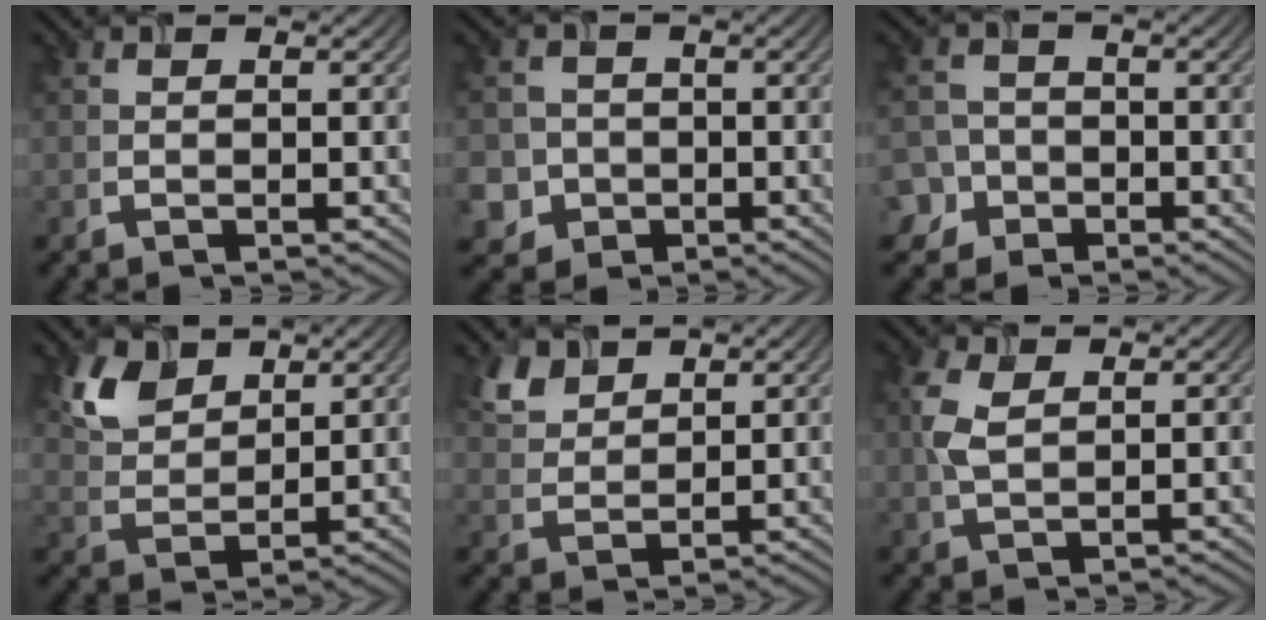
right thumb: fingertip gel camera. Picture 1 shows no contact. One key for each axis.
{"total": 5.2, "fx": -1.9, "fy": 4.8, "fz": 0.8, "tx": -0.030, "ty": -0.006, "tz": -0.057}
{"total": 5.1, "fx": -2.6, "fy": 4.2, "fz": 1.2, "tx": -0.025, "ty": -0.005, "tz": -0.068}
{"total": 6.1, "fx": 3.9, "fy": 3.5, "fz": 3.2, "tx": -0.079, "ty": -0.003, "tz": 0.083}
{"total": 4.3, "fx": 3.1, "fy": 2.2, "fz": 2.0, "tx": -0.052, "ty": 0.003, "tz": 0.071}
{"total": 3.8, "fx": 1.1, "fy": 2.0, "fz": 3.0, "tx": -0.084, "ty": 0.005, "tz": 0.023}